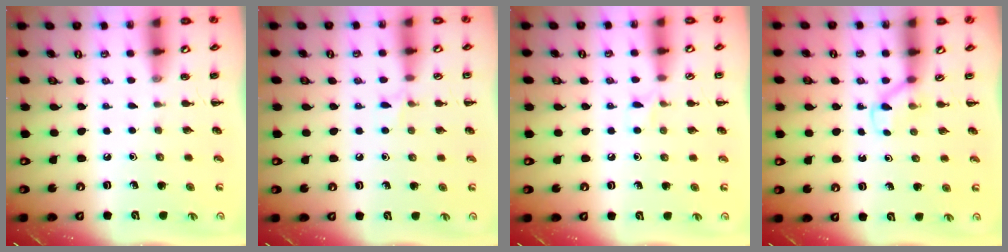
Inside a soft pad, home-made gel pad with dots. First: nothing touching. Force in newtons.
{"total": 5.0, "press": 4.8, "slide": 1.4}
{"total": 4.0, "press": 3.6, "slide": 1.6}
{"total": 3.0, "press": 2.8, "slide": 1.1}